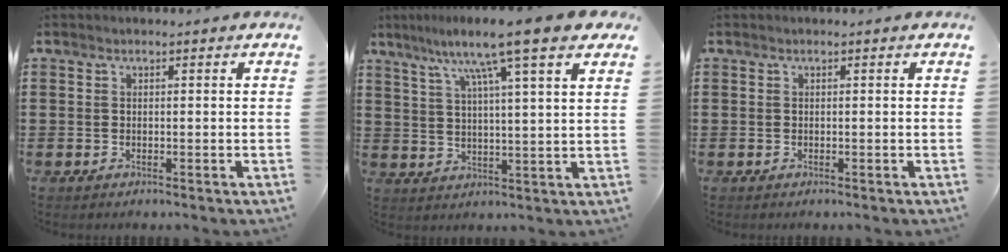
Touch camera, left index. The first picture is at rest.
{"total": 10.0, "force": [7.1, 0.1, 7.0], "torque": [-0.142, -0.028, 0.111]}
{"total": 0.0}